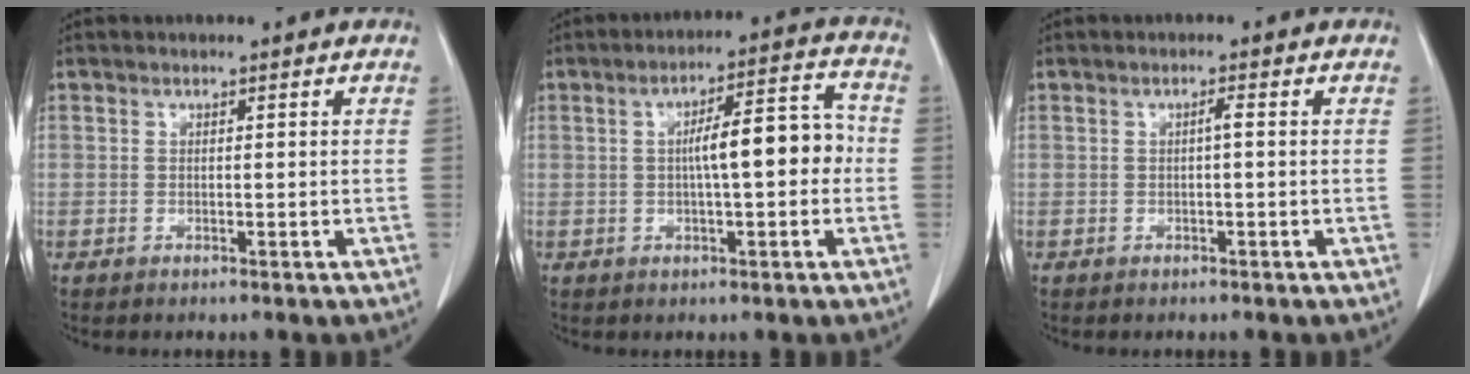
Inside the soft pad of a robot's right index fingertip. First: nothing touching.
{"total": 8.1, "force": [0.0, 2.2, 7.8], "torque": [-0.116, 0.032, 0.001]}
{"total": 1.0, "force": [0.0, 0.1, 1.0], "torque": [-0.017, 0.002, -0.001]}